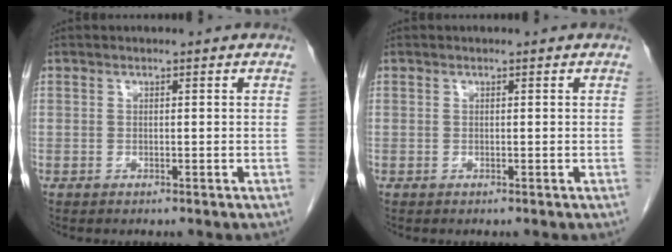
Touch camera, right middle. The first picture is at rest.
{"total": 0.0}